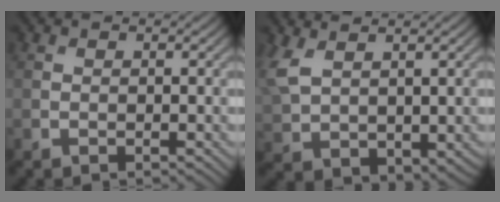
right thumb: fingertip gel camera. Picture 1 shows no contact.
{"total": 6.6, "force": [2.7, 3.8, 4.7], "torque": [-0.134, -0.007, 0.065]}